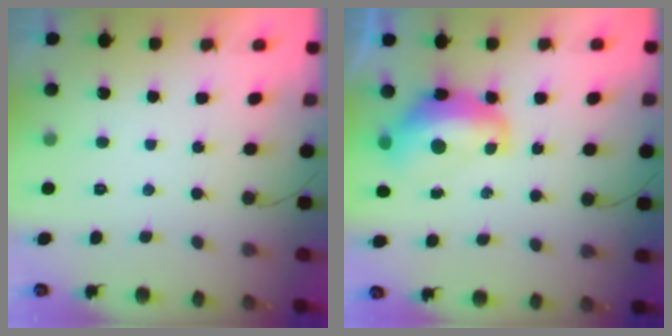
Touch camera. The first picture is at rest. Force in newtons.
{"total": 13.2, "press": 13.1, "slide": 1.5}